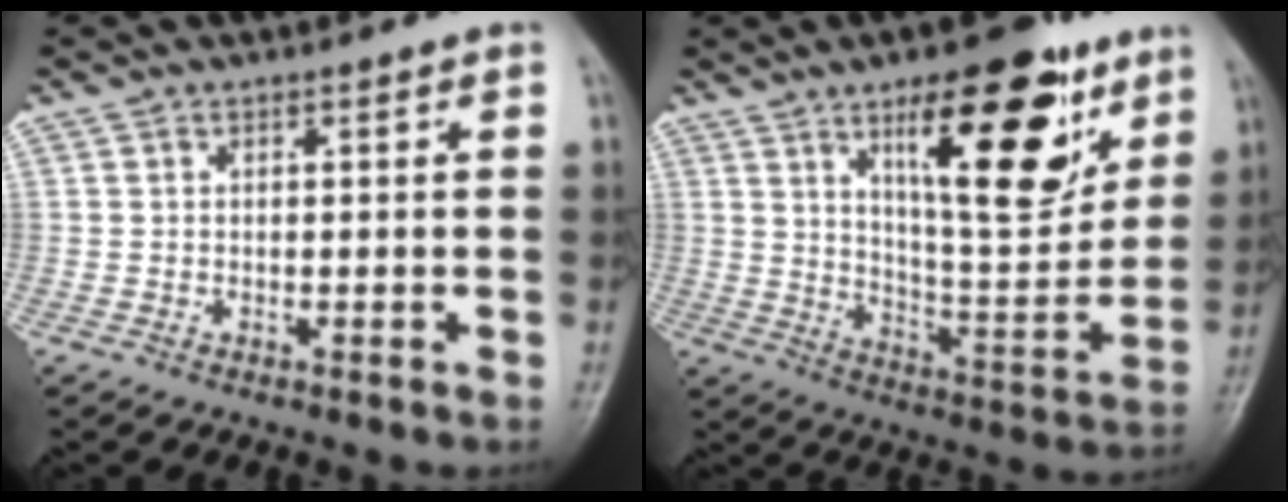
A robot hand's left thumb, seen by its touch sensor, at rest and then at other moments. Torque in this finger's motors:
{"motor_torque": [2.73, 1.81, 1.68, -1.09, 0.14]}